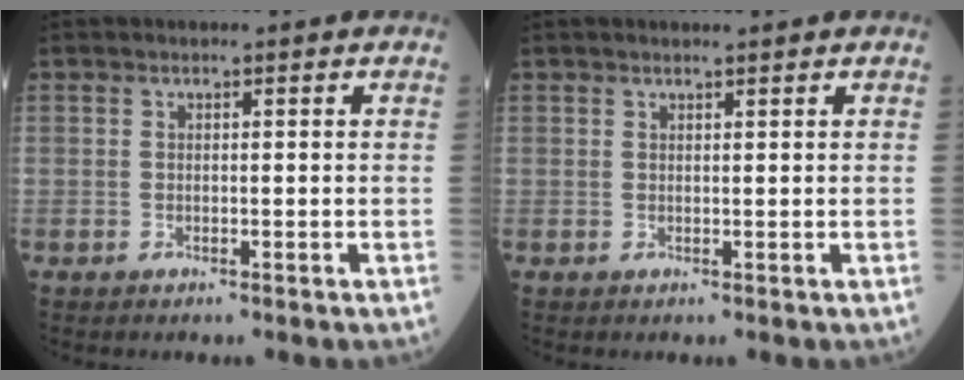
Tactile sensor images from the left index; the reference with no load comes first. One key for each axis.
{"total": 1.8, "fx": 1.7, "fy": 0.0, "fz": 0.7, "tx": -0.008, "ty": 0.010, "tz": 0.027}